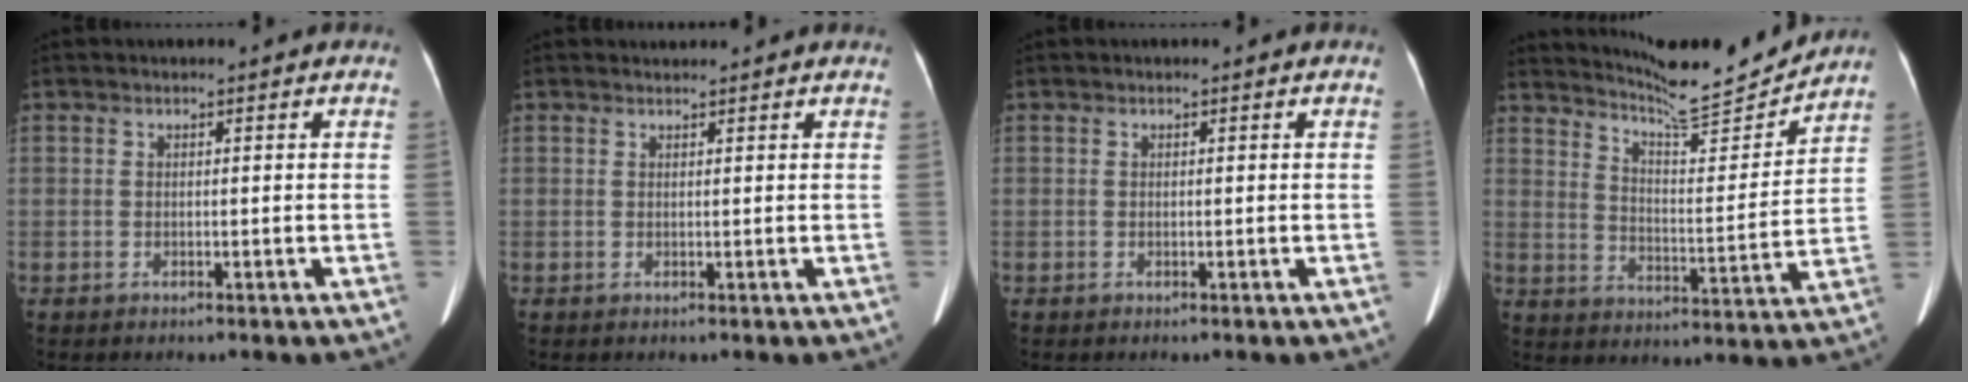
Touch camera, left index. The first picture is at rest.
{"total": 0.8, "force": [0.8, 0.0, -0.1], "torque": [-0.009, 0.008, 0.017]}
{"total": 0.0}
{"total": 12.7, "force": [12.3, -0.6, 3.1], "torque": [-0.056, -0.027, 0.185]}